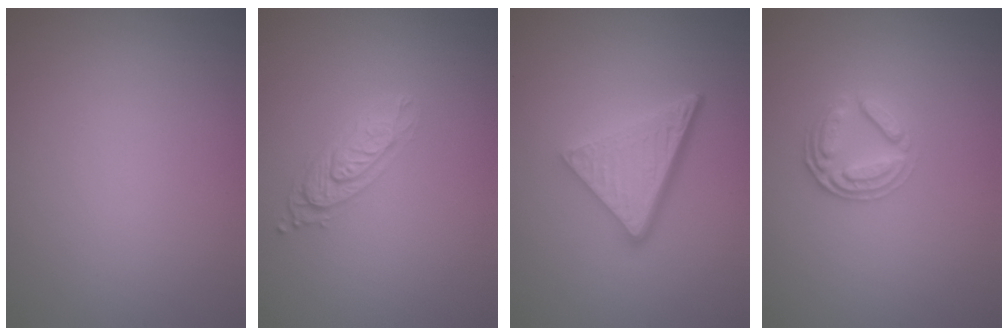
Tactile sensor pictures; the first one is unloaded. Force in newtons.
{"total": 3.1, "press": 2.2, "slide": 2.2}
{"total": 5.3, "press": 3.6, "slide": 3.9}
{"total": 2.6, "press": 2.4, "slide": 1.0}